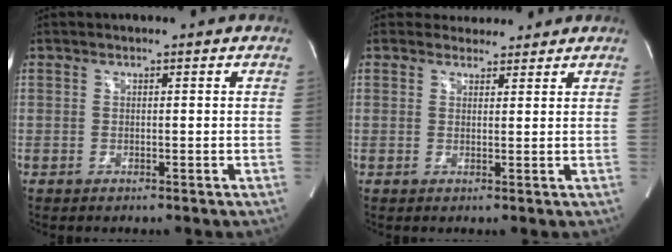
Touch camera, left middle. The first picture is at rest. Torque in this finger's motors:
{"motor_torque": [0.07, -0.07, -0.03, 0.00]}